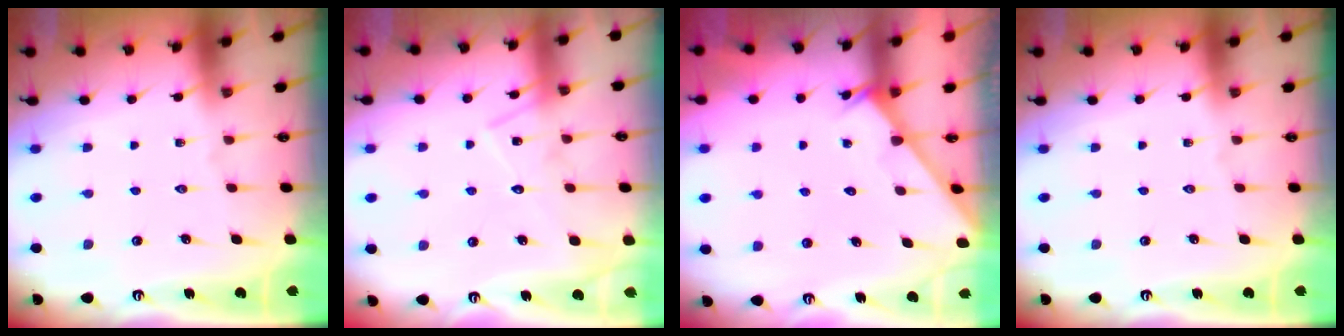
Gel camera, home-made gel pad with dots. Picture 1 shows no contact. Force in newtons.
{"total": 11.9, "press": 11.9, "slide": 0.8}
{"total": 2.4, "press": 2.4, "slide": 0.2}
{"total": 0.0}